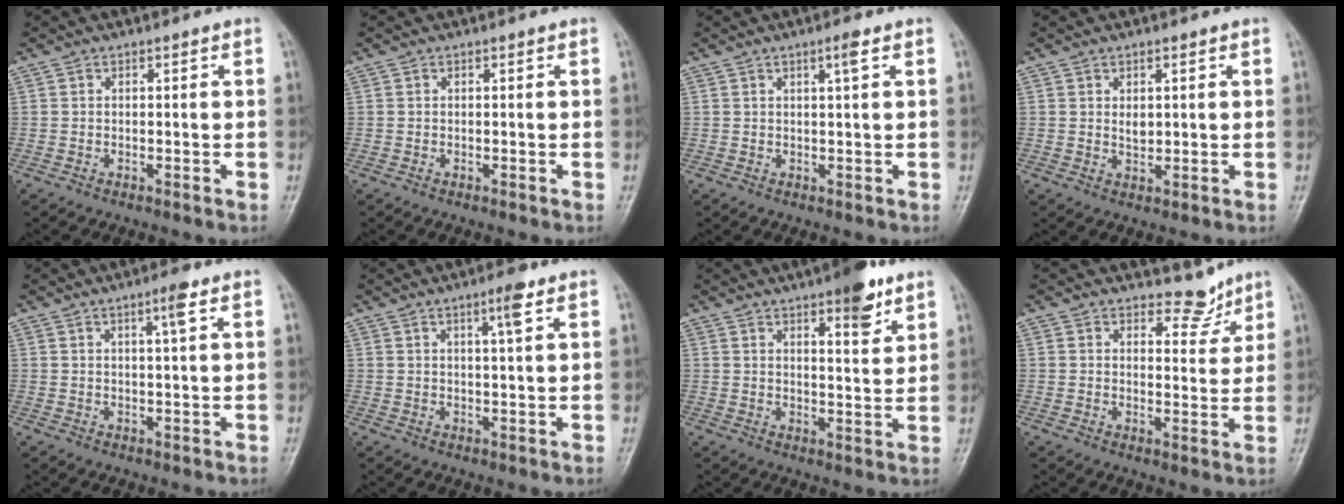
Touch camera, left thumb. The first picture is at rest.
{"total": 0.0}
{"total": 2.1, "force": [1.0, 0.0, 1.8], "torque": [-0.032, -0.003, 0.018]}
{"total": 2.5, "force": [0.8, 1.5, 1.9], "torque": [-0.023, -0.008, 0.015]}
{"total": 3.2, "force": [1.6, 0.1, 2.8], "torque": [-0.047, -0.004, 0.027]}
{"total": 3.8, "force": [2.1, 0.3, 3.2], "torque": [-0.052, -0.008, 0.034]}
{"total": 8.0, "force": [5.0, 2.2, 5.8], "torque": [-0.067, -0.028, 0.069]}
{"total": 4.7, "force": [4.1, 2.2, 1.0], "torque": [0.013, -0.035, 0.060]}